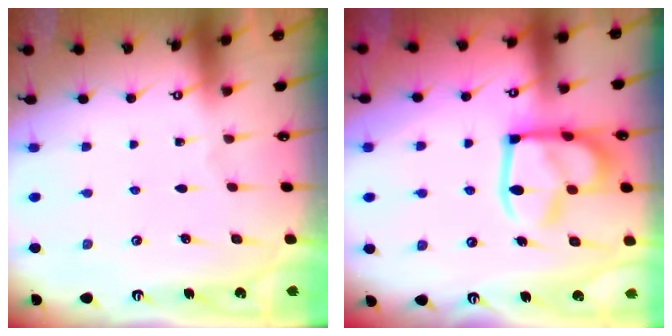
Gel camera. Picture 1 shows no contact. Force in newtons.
{"total": 17.2, "press": 17.1, "slide": 2.0}